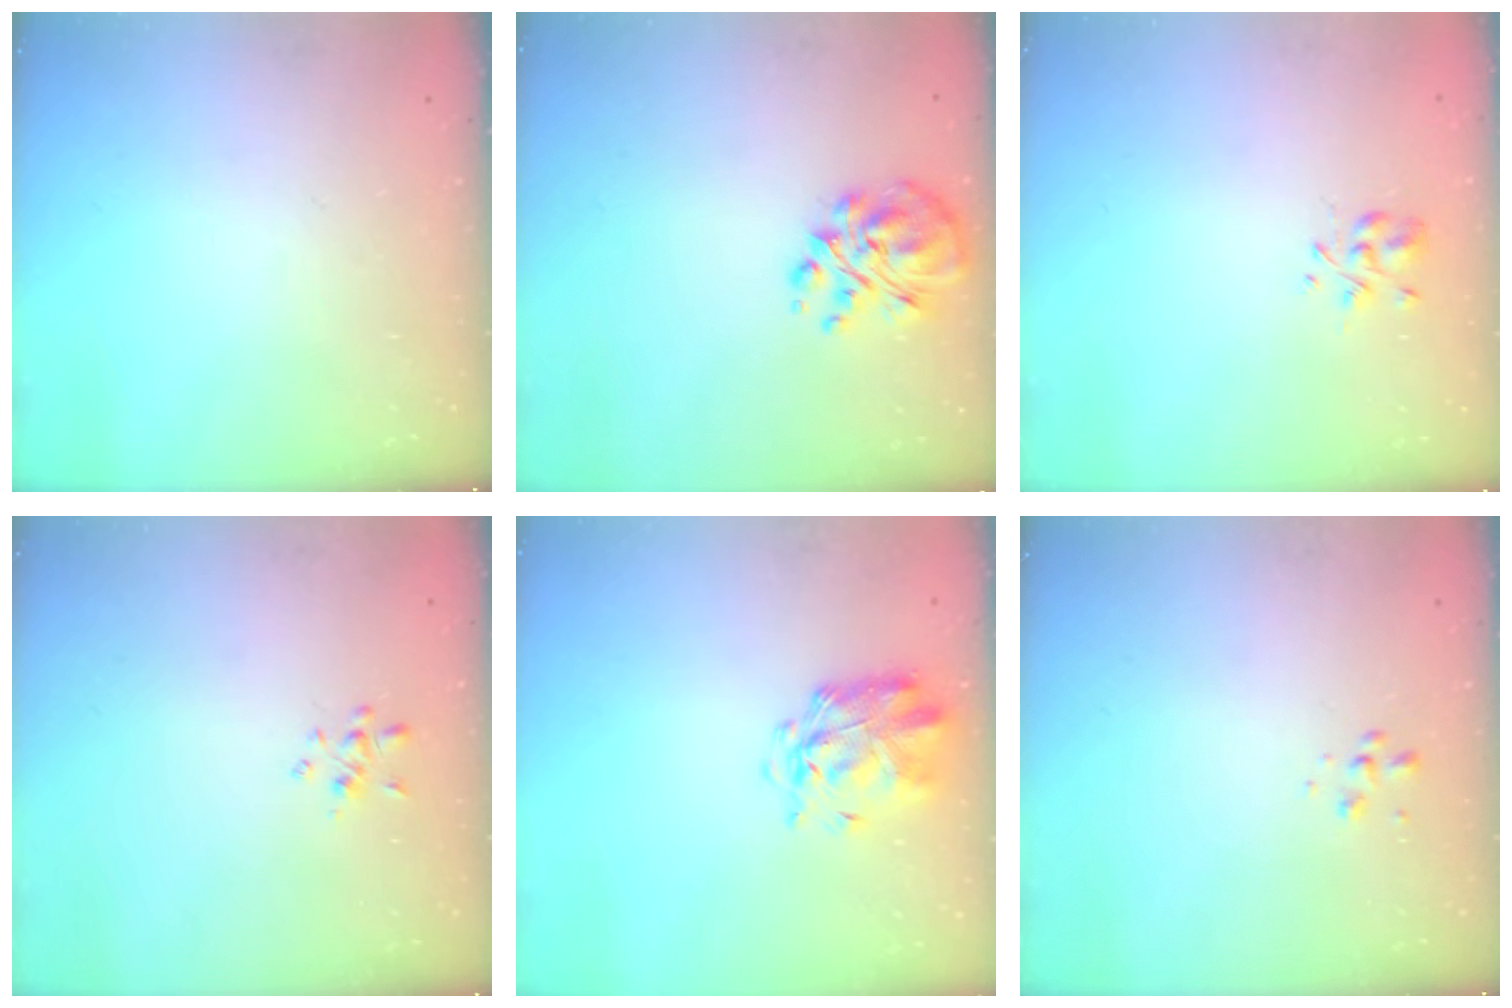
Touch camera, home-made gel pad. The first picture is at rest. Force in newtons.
{"total": 10.1, "press": 9.6, "slide": 3.2}
{"total": 2.0, "press": 1.8, "slide": 0.9}
{"total": 1.9, "press": 1.8, "slide": 0.7}
{"total": 2.9, "press": 2.8, "slide": 0.8}
{"total": 1.4, "press": 1.3, "slide": 0.4}